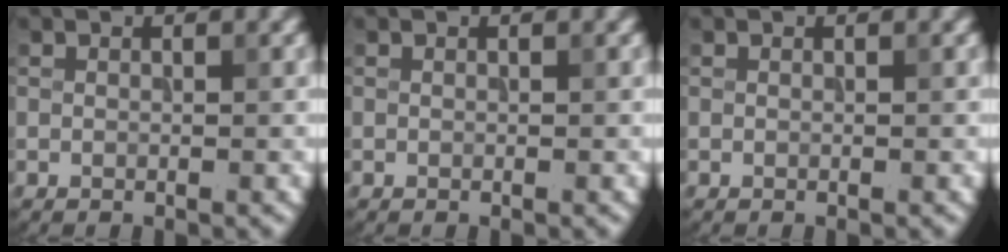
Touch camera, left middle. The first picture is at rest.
{"total": 0.0}
{"total": 0.0}